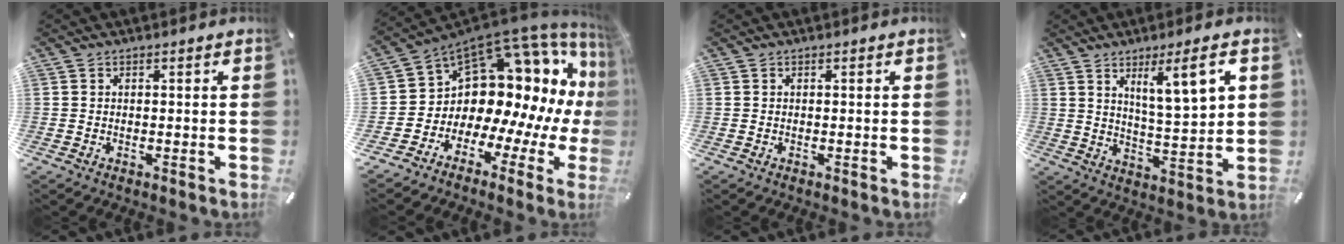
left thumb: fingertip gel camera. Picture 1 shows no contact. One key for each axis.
{"total": 15.0, "fx": 5.4, "fy": 10.0, "fz": 9.7, "tx": -0.154, "ty": -0.082, "tz": 0.108}
{"total": 0.0}
{"total": 10.7, "fx": 6.0, "fy": 2.1, "fz": 8.6, "tx": -0.138, "ty": -0.029, "tz": 0.096}